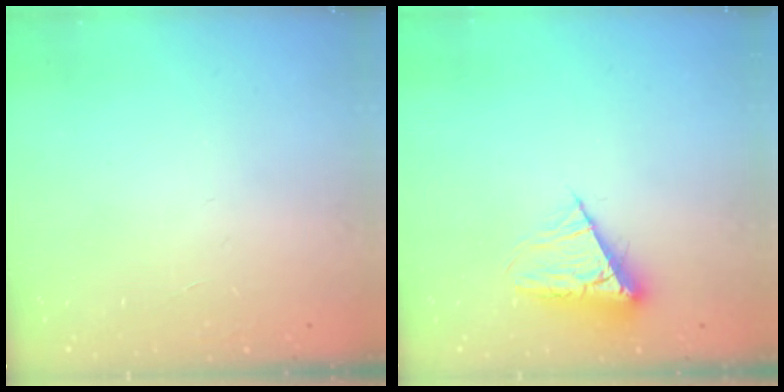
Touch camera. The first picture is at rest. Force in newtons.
{"total": 8.6, "press": 8.5, "slide": 0.4}